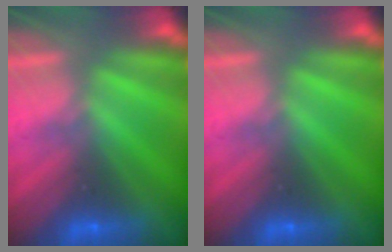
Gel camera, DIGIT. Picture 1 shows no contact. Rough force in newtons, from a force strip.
{"total": 0.0}